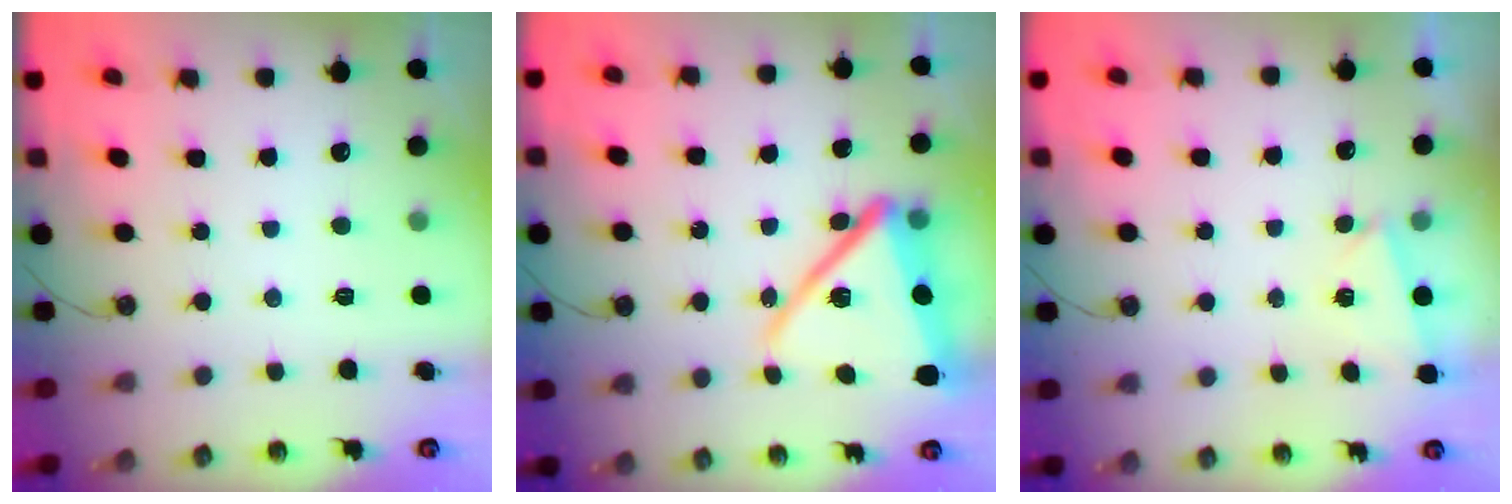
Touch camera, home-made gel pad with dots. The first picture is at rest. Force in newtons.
{"total": 19.4, "press": 19.4, "slide": 1.6}
{"total": 2.6, "press": 1.3, "slide": 2.3}